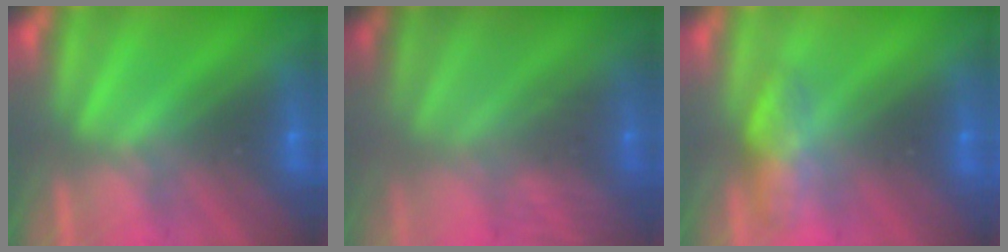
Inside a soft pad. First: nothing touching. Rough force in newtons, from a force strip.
{"total": 2.8}
{"total": 2.8}